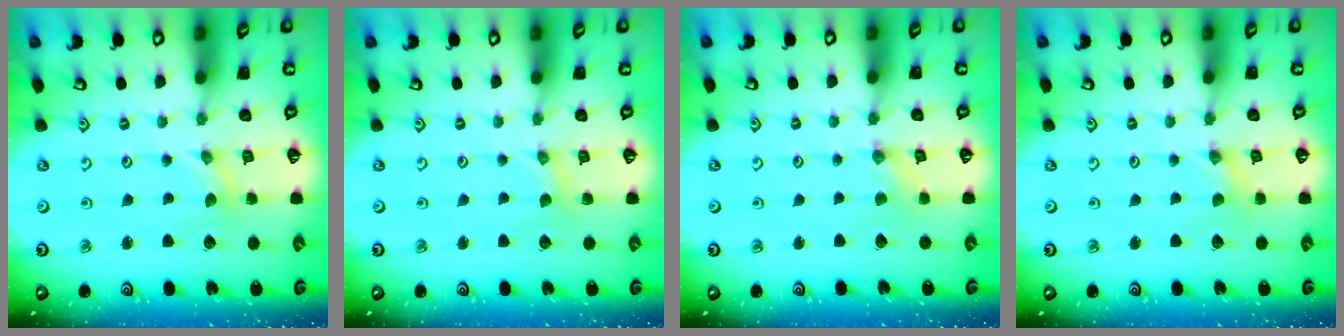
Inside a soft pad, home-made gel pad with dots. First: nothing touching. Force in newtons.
{"total": 1.4, "press": 1.4, "slide": 0.2}
{"total": 0.0}
{"total": 0.0}